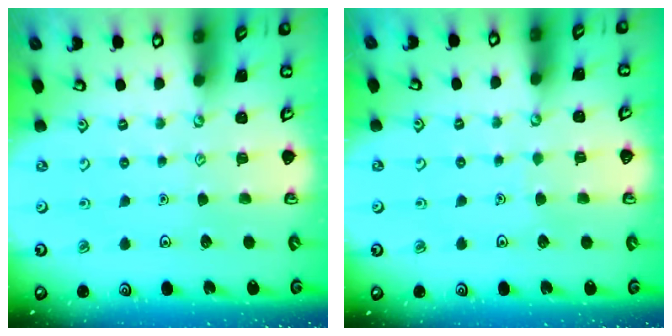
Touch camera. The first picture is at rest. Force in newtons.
{"total": 1.4, "press": 1.4, "slide": 0.1}